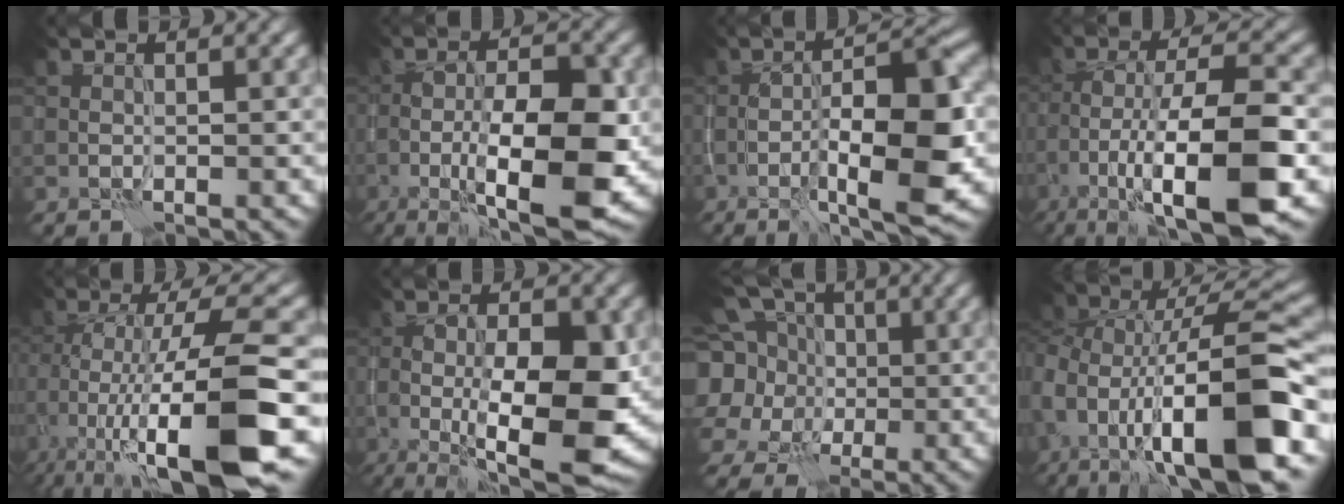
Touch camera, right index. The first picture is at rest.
{"total": 11.8, "force": [-2.8, 4.0, 10.8], "torque": [-0.173, -0.002, -0.046]}
{"total": 9.9, "force": [-2.1, 2.9, 9.2], "torque": [-0.138, -0.001, -0.033]}
{"total": 13.1, "force": [-5.0, 4.1, 11.3], "torque": [-0.199, 0.000, -0.084]}
{"total": 13.5, "force": [-4.6, 4.0, 12.0], "torque": [-0.198, 0.003, -0.069]}
{"total": 11.5, "force": [-1.5, 3.8, 10.7], "torque": [-0.167, -0.015, -0.021]}
{"total": 11.7, "force": [3.0, 9.7, 5.7], "torque": [-0.139, 0.014, 0.015]}
{"total": 14.8, "force": [-3.7, 7.2, 12.4], "torque": [-0.205, 0.005, -0.059]}